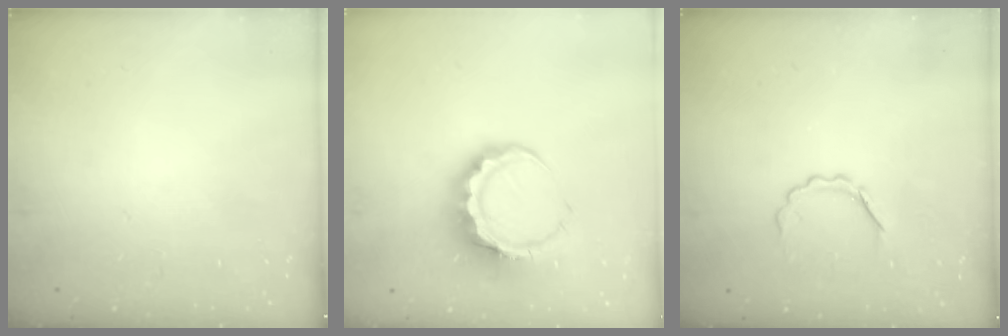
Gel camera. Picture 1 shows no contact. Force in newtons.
{"total": 10.2, "press": 10.0, "slide": 1.9}
{"total": 3.9, "press": 3.8, "slide": 0.6}